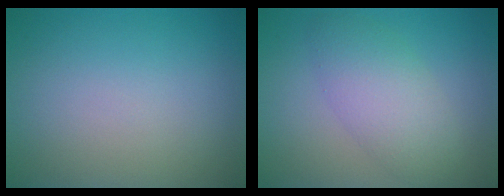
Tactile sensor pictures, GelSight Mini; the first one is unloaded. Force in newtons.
{"total": 4.5, "press": 4.5, "slide": 0.1}